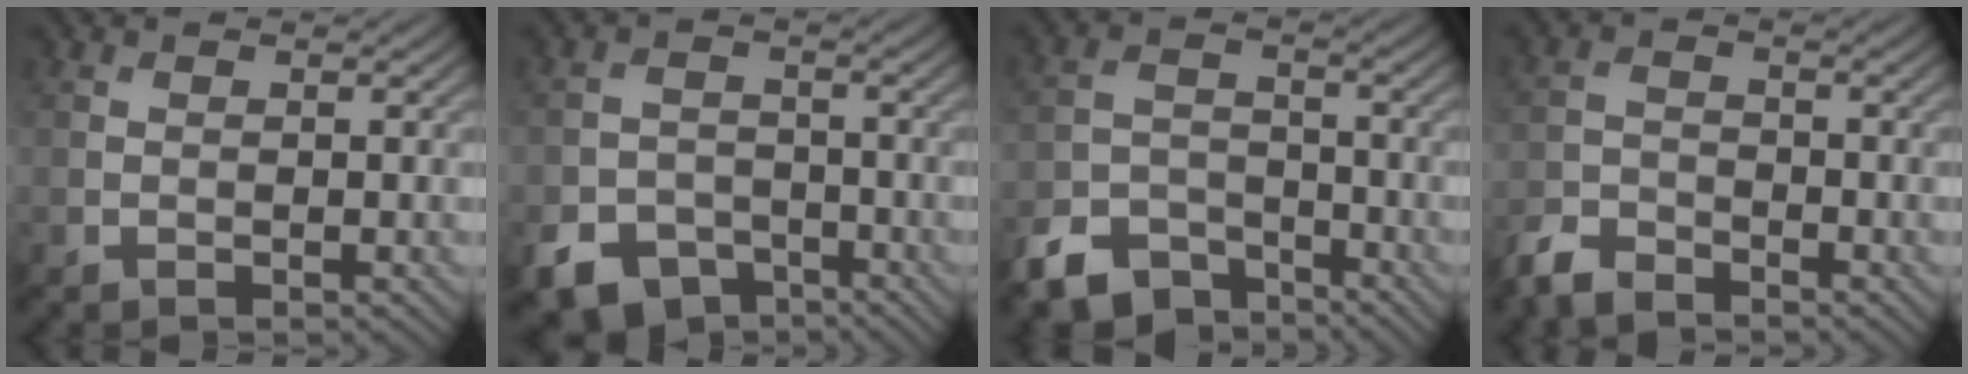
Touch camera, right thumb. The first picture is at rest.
{"total": 6.8, "force": [-4.7, 4.2, 2.5], "torque": [-0.054, -0.015, -0.086]}
{"total": 7.6, "force": [-5.9, 3.8, 2.8], "torque": [-0.060, -0.014, -0.119]}
{"total": 4.2, "force": [-3.7, 1.4, 1.4], "torque": [-0.032, -0.008, -0.086]}